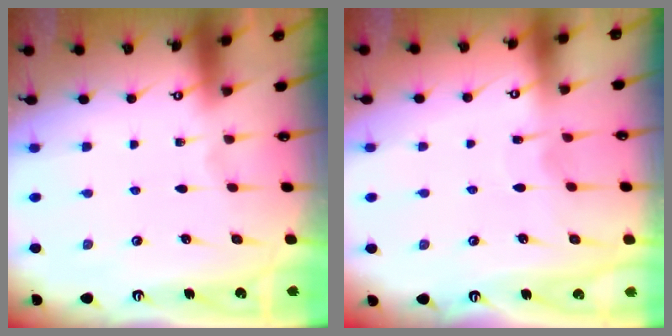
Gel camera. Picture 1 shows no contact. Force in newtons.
{"total": 4.5, "press": 4.5, "slide": 0.4}